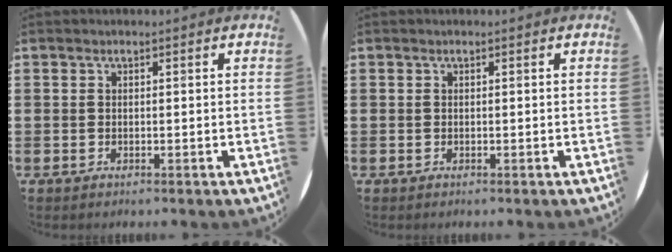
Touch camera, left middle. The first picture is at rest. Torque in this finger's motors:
{"motor_torque": [0.00, 0.00, 0.00, 0.00]}